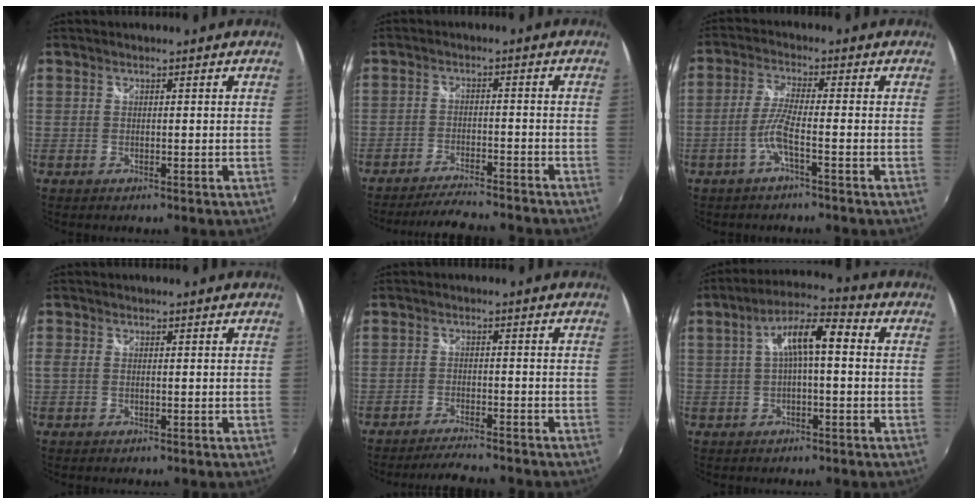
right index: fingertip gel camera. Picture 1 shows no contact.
{"total": 12.0, "force": [-10.9, 1.9, 4.8], "torque": [-0.107, -0.006, -0.159]}
{"total": 4.6, "force": [-2.2, -0.3, 4.0], "torque": [-0.093, 0.001, -0.042]}
{"total": 1.8, "force": [-0.1, 1.0, 1.4], "torque": [-0.032, -0.003, -0.005]}
{"total": 7.1, "force": [-6.5, 0.8, 2.7], "torque": [-0.072, -0.004, -0.103]}
{"total": 8.3, "force": [0.4, 2.2, 8.0], "torque": [-0.150, 0.027, 0.010]}